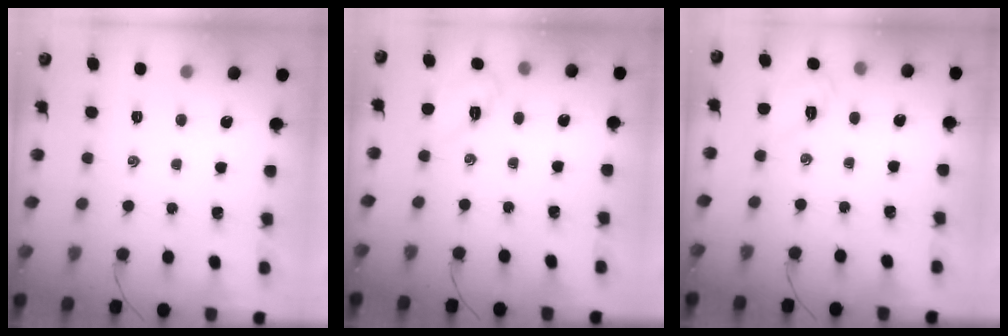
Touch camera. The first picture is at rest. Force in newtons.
{"total": 3.6, "press": 3.5, "slide": 0.9}
{"total": 3.6, "press": 3.5, "slide": 1.0}